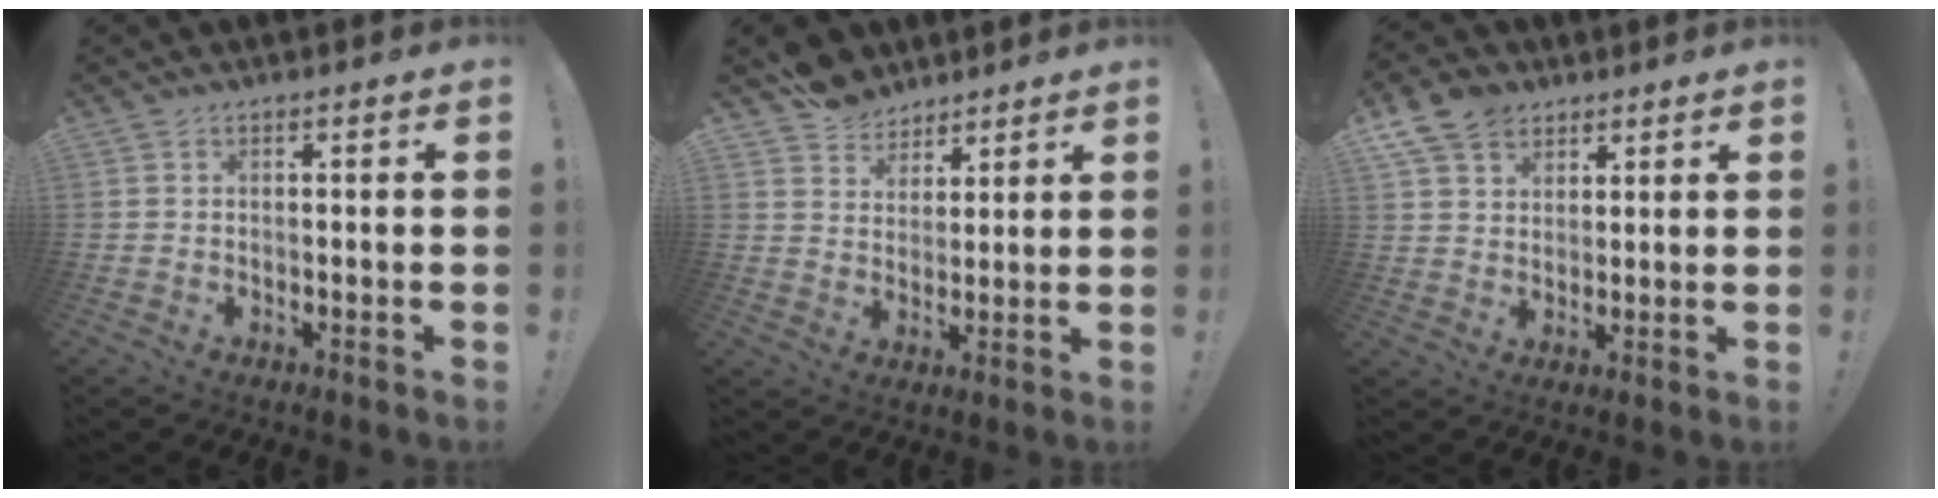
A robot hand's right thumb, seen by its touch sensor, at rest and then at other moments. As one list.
[{"total": 7.6, "force": [6.0, 4.6, 0.4], "torque": [-0.012, -0.044, 0.119]}, {"total": 9.0, "force": [5.7, 6.0, 3.4], "torque": [-0.058, -0.025, 0.113]}]